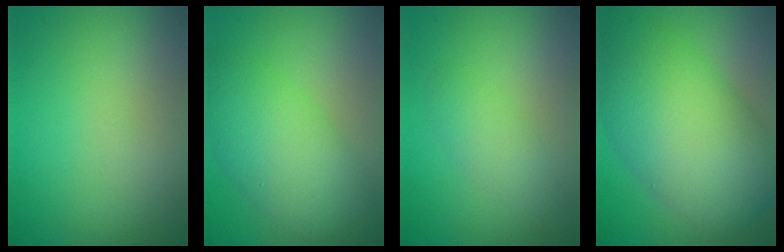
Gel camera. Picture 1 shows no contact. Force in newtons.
{"total": 6.4, "press": 6.4, "slide": 0.1}
{"total": 1.9, "press": 1.9, "slide": 0.2}
{"total": 11.9, "press": 11.9, "slide": 0.4}